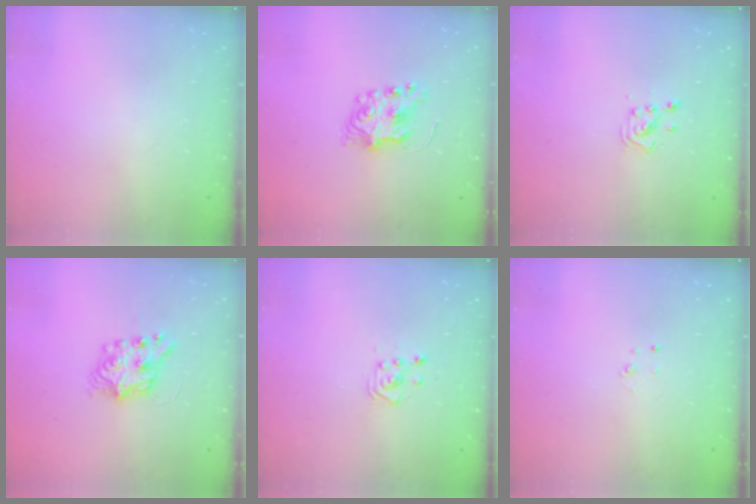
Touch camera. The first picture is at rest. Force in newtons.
{"total": 7.0, "press": 7.0, "slide": 0.3}
{"total": 3.1, "press": 3.1, "slide": 0.4}
{"total": 7.4, "press": 7.4, "slide": 0.2}
{"total": 3.6, "press": 3.6, "slide": 0.6}
{"total": 2.2, "press": 2.2, "slide": 0.2}